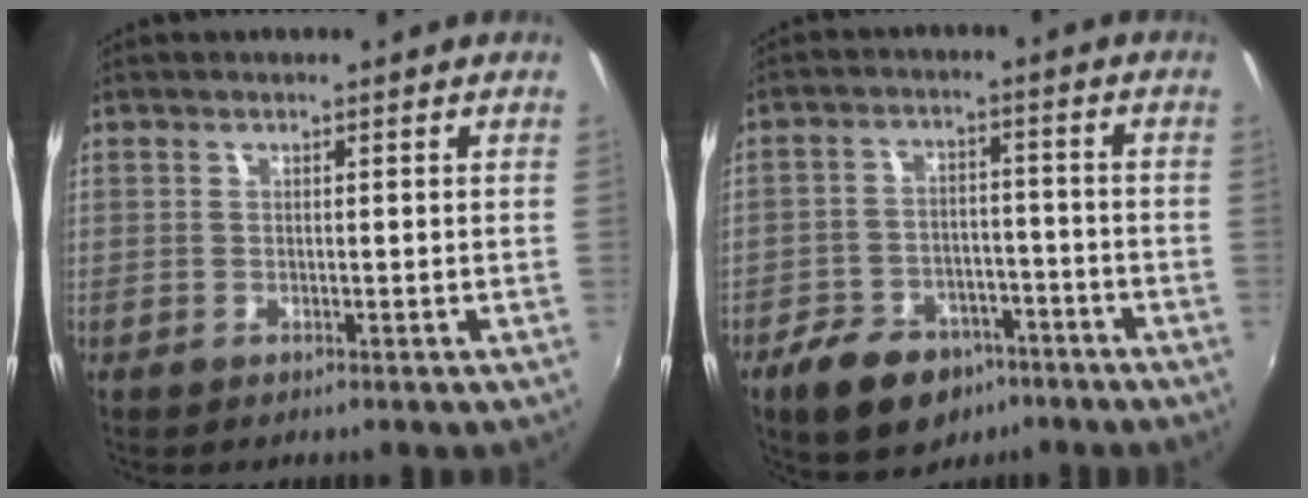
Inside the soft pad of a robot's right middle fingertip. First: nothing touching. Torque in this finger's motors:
{"motor_torque": [1.14, -1.00, 0.11, 0.08]}